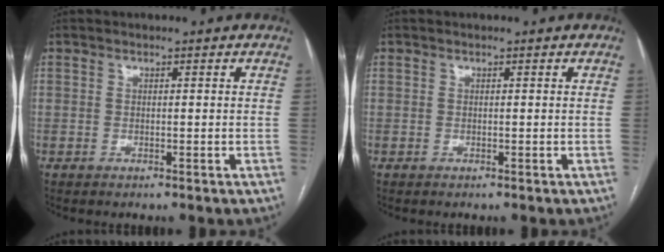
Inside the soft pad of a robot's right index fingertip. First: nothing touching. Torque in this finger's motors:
{"motor_torque": [-0.12, 0.12, 0.00, 0.00]}